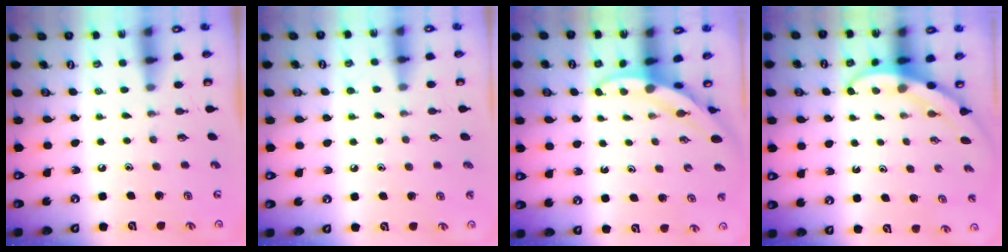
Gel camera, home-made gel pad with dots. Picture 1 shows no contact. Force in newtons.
{"total": 5.2, "press": 5.2, "slide": 0.4}
{"total": 3.6, "press": 3.6, "slide": 0.1}
{"total": 3.7, "press": 3.6, "slide": 0.4}